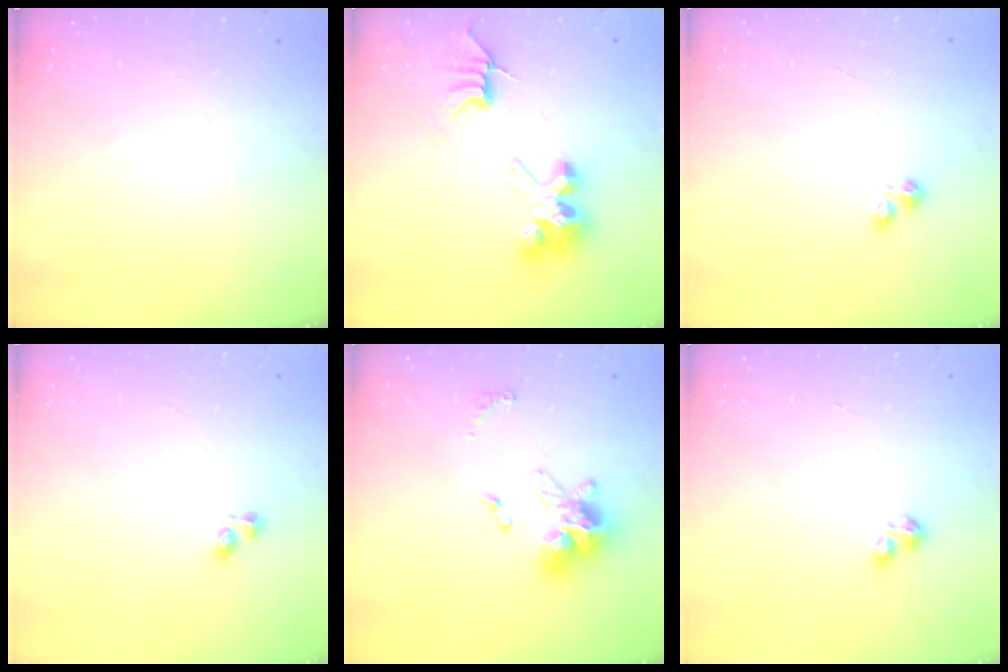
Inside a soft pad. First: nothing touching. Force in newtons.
{"total": 8.3, "press": 8.3, "slide": 0.5}
{"total": 1.9, "press": 1.8, "slide": 0.2}
{"total": 3.9, "press": 3.9, "slide": 0.6}
{"total": 13.4, "press": 13.4, "slide": 1.3}
{"total": 1.9, "press": 1.9, "slide": 0.4}